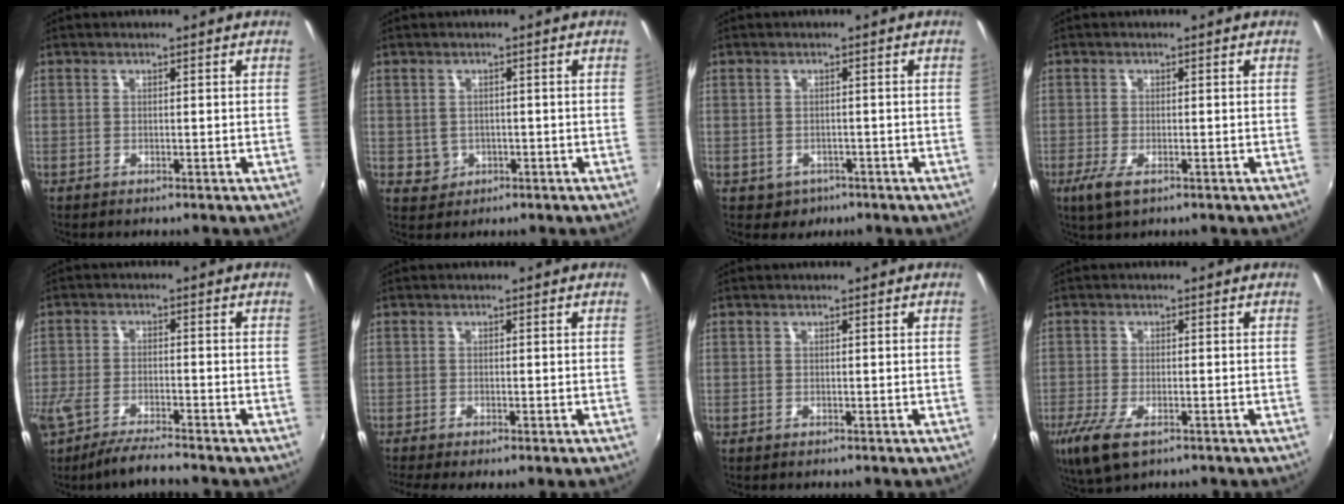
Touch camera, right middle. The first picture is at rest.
{"total": 3.2, "force": [-0.4, 3.1, 0.8], "torque": [-0.017, -0.001, 0.000]}
{"total": 2.7, "force": [-1.2, 2.3, 0.7], "torque": [-0.021, -0.003, -0.011]}
{"total": 3.6, "force": [-1.9, 0.9, 2.9], "torque": [-0.063, -0.014, -0.034]}
{"total": 8.0, "force": [-6.7, 1.0, 4.1], "torque": [-0.101, -0.029, -0.124]}
{"total": 3.0, "force": [-1.9, -0.3, 2.3], "torque": [-0.042, -0.018, -0.031]}
{"total": 0.0}
{"total": 7.6, "force": [-4.2, 2.7, 5.6], "torque": [-0.131, -0.032, -0.078]}